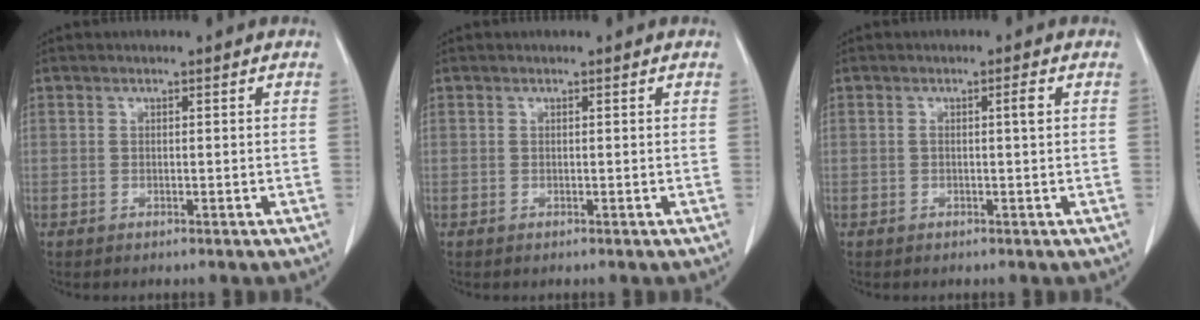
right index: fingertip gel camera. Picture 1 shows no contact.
{"total": 0.0}
{"total": 1.4, "force": [0.3, -0.2, 1.4], "torque": [-0.025, 0.001, 0.007]}